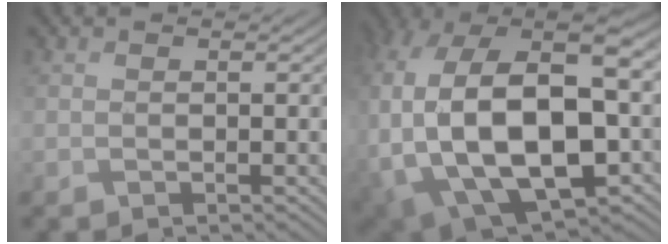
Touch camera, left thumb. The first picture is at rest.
{"total": 21.1, "force": [-3.2, 12.8, 16.5], "torque": [-0.361, -0.043, -0.039]}